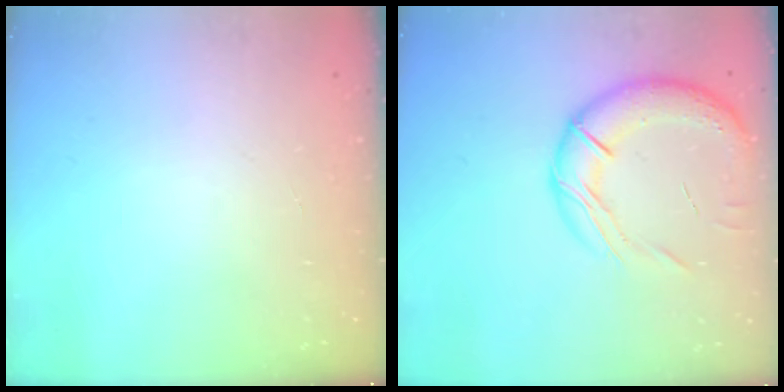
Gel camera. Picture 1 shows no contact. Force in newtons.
{"total": 19.8, "press": 19.6, "slide": 3.2}